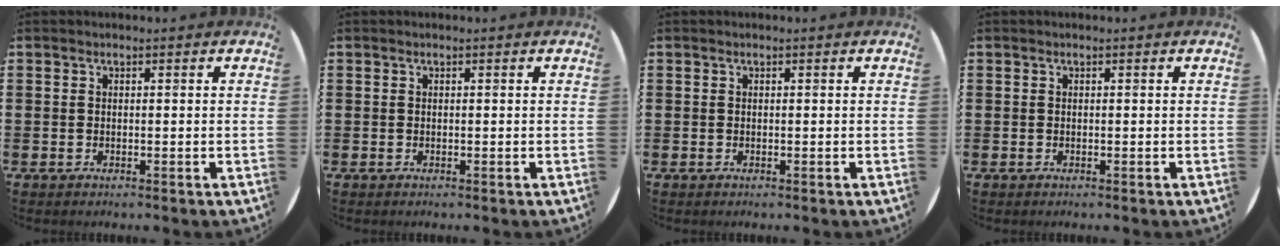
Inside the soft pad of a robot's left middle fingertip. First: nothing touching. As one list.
[{"total": 0.0}, {"total": 0.0}, {"total": 0.0}]